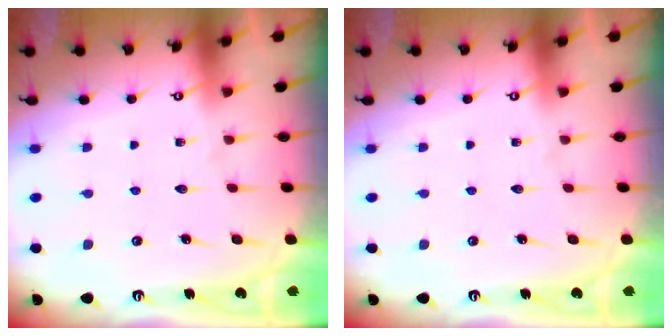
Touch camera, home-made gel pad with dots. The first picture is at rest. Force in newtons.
{"total": 0.0}